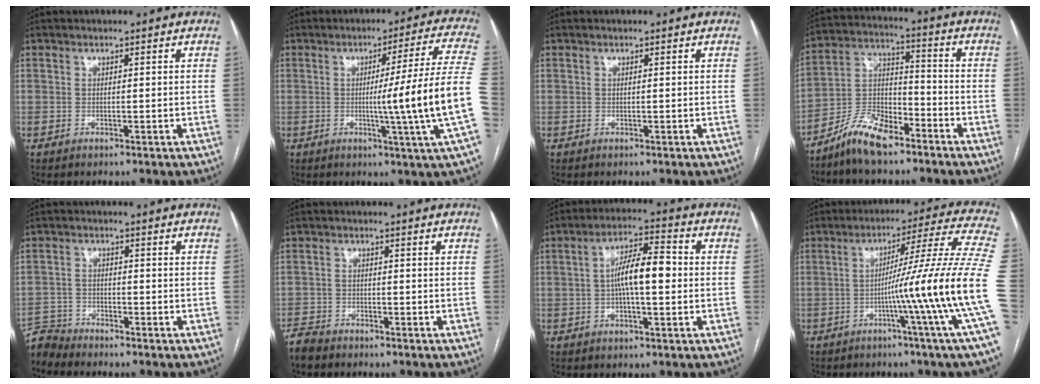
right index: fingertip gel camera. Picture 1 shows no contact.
{"total": 14.7, "force": [-2.4, -3.3, 14.1], "torque": [-0.193, -0.016, -0.038]}
{"total": 0.0}
{"total": 9.9, "force": [-7.7, 3.3, 5.4], "torque": [-0.110, 0.010, -0.149]}
{"total": 4.0, "force": [-3.8, 0.2, -1.1], "torque": [0.021, -0.008, -0.074]}
{"total": 3.5, "force": [-3.2, 1.3, 0.4], "torque": [-0.016, -0.004, -0.063]}
{"total": 8.3, "force": [-0.2, 2.1, 8.0], "torque": [-0.150, 0.019, -0.005]}
{"total": 17.9, "force": [-4.0, -3.8, 17.0], "torque": [-0.228, -0.002, -0.074]}